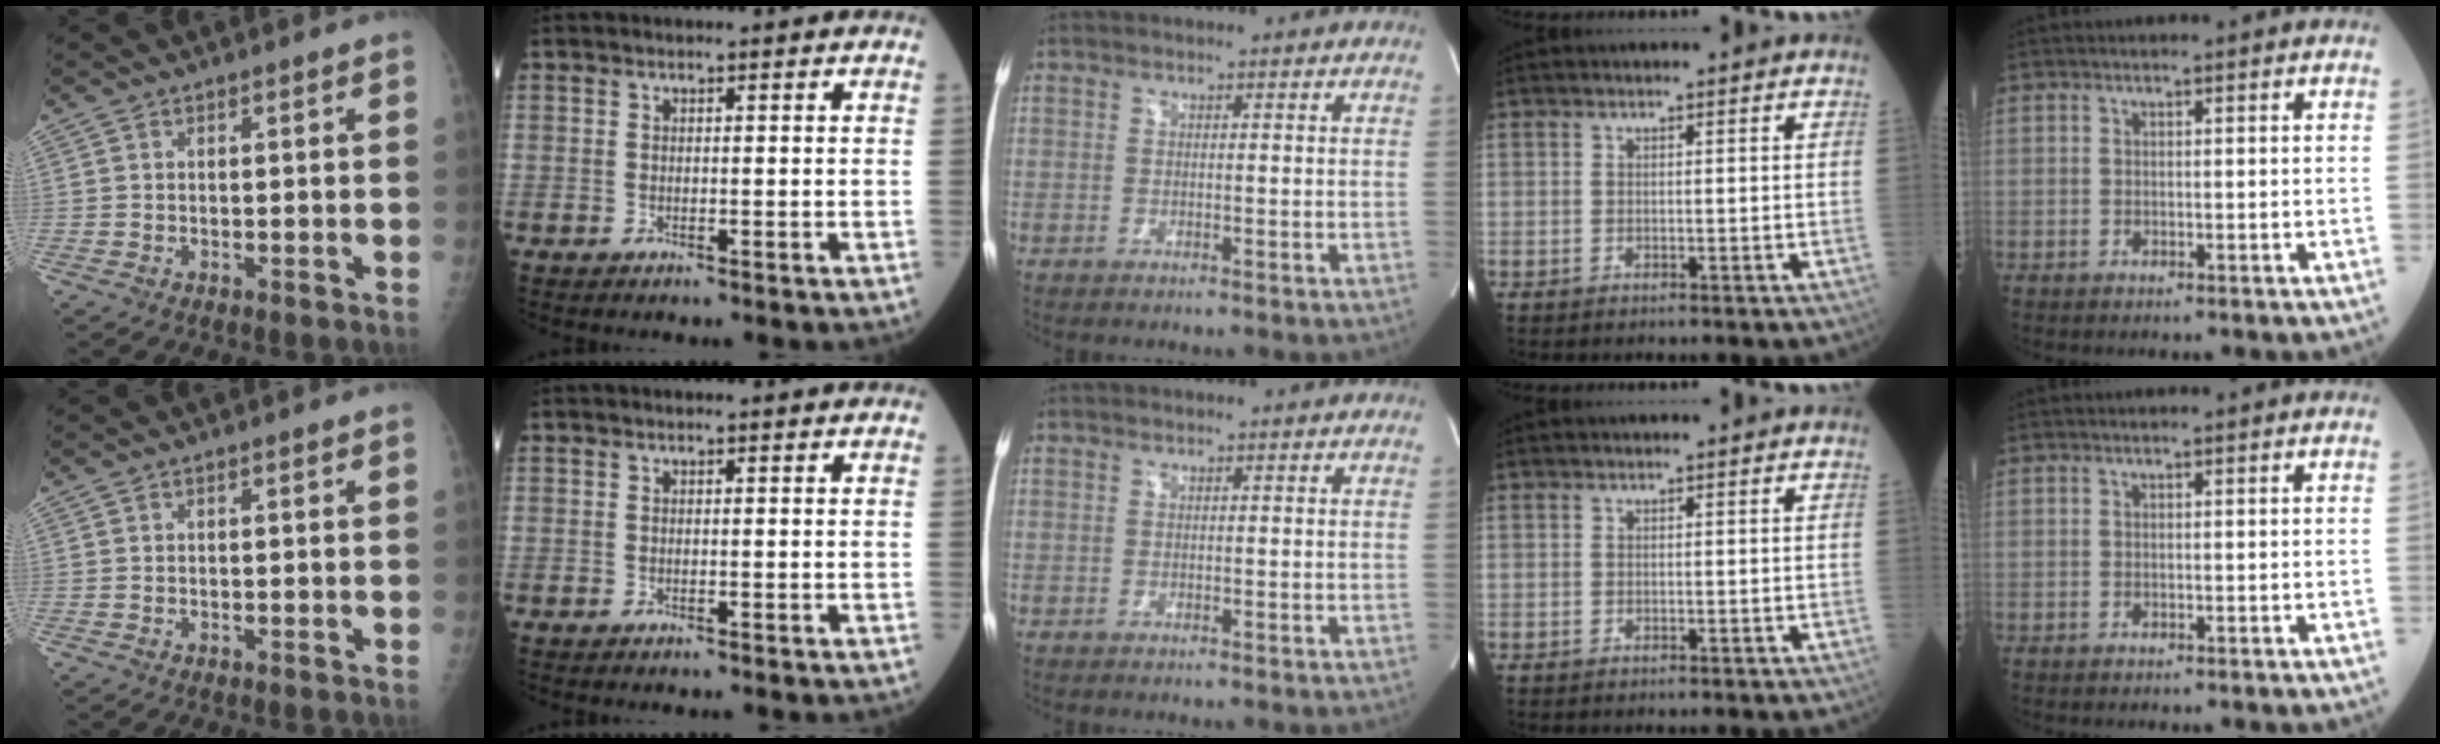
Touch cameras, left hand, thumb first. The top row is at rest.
{}